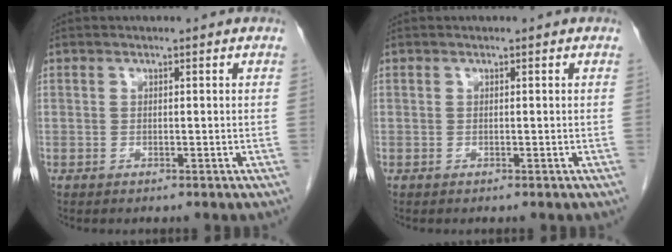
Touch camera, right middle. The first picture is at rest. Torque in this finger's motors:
{"motor_torque": [0.01, 0.00, 0.00, 0.00]}